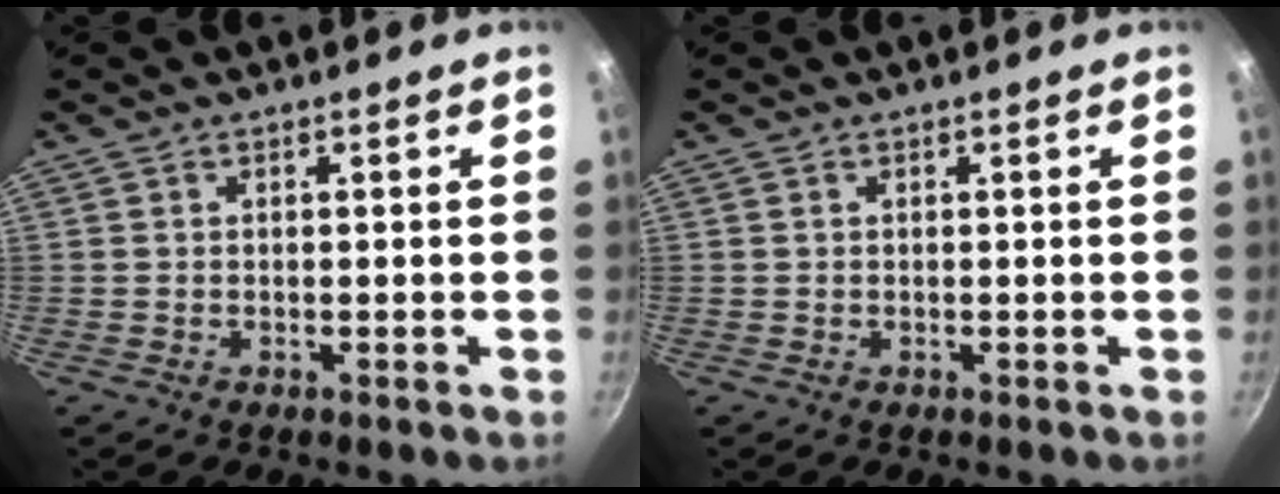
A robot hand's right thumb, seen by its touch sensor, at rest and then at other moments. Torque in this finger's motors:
{"motor_torque": [-0.20, -0.17, -0.11, 0.02, 0.01]}